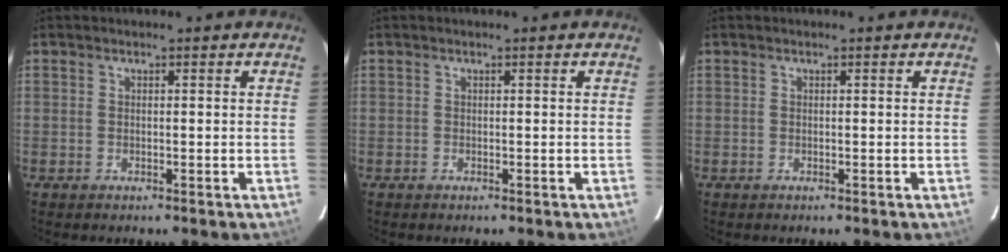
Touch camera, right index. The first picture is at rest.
{"total": 0.0}
{"total": 0.0}